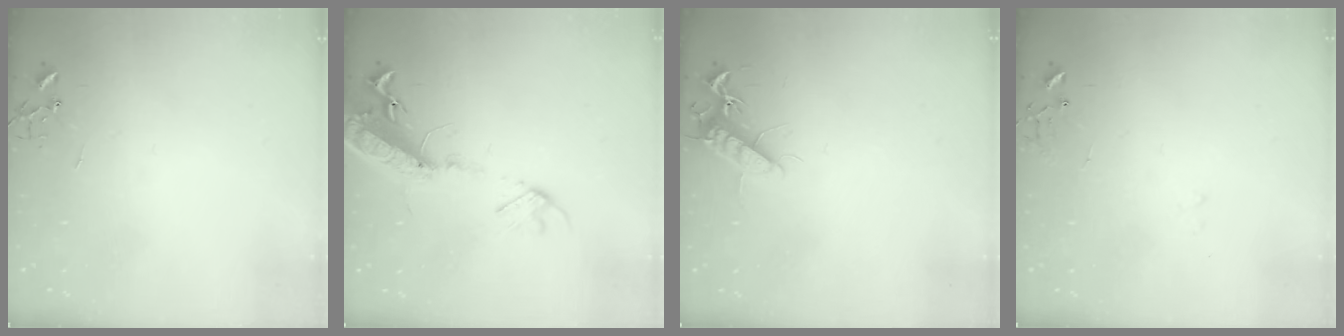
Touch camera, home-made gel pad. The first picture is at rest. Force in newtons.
{"total": 17.4, "press": 16.9, "slide": 4.1}
{"total": 11.3, "press": 11.3, "slide": 0.7}
{"total": 8.0, "press": 8.0, "slide": 0.9}